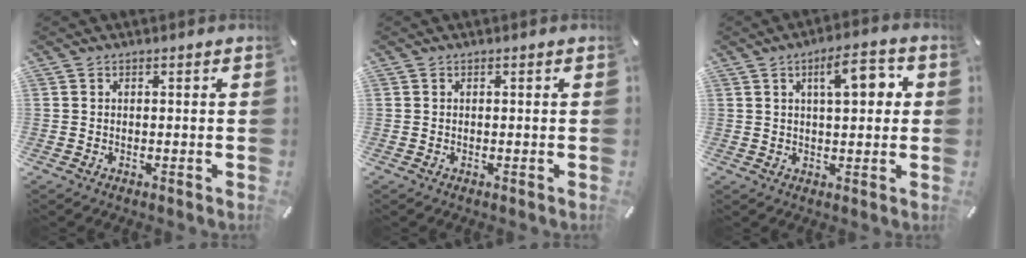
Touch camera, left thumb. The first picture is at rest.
{"total": 0.0}
{"total": 8.7, "force": [2.8, 3.4, 7.5], "torque": [-0.110, -0.003, 0.037]}